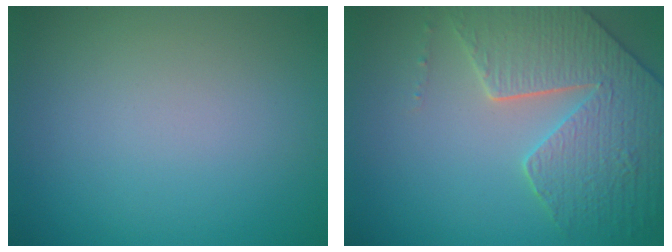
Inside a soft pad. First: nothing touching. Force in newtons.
{"total": 6.0, "press": 5.3, "slide": 2.9}